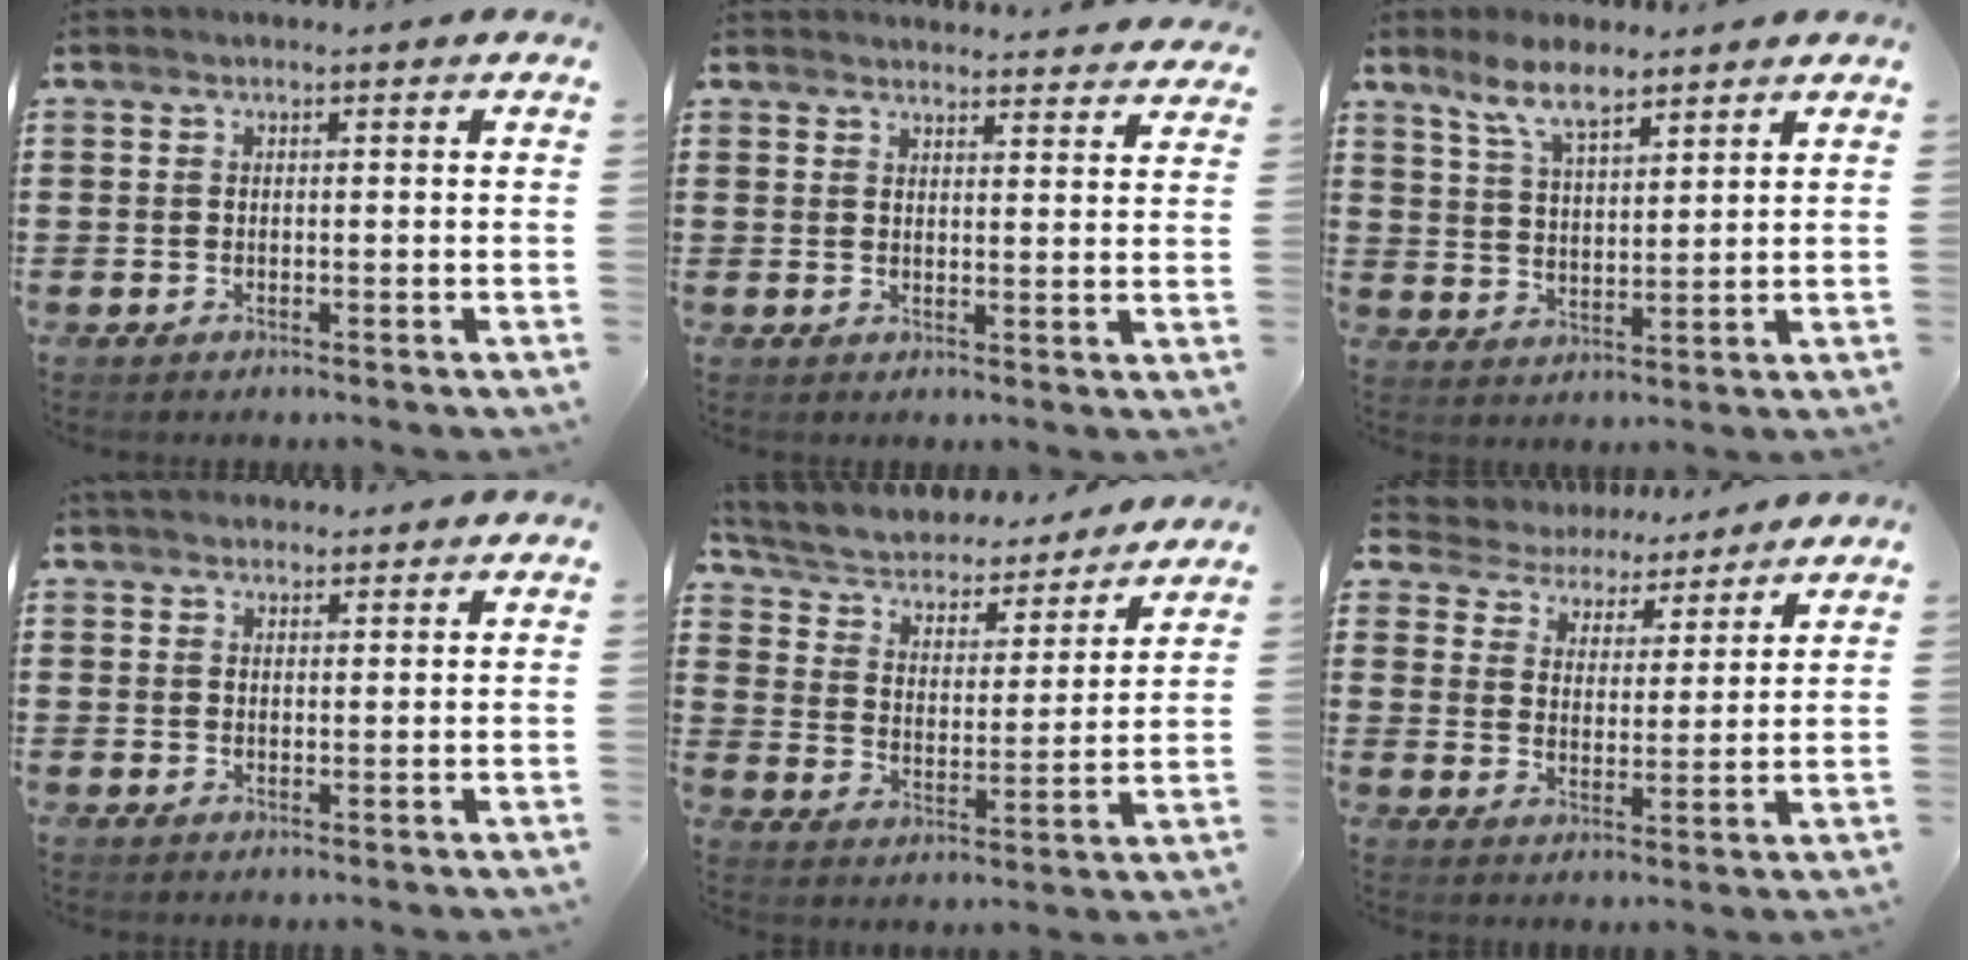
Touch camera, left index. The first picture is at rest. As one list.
[{"total": 3.2, "force": [3.2, -0.1, 0.2], "torque": [-0.005, -0.018, 0.057]}, {"total": 7.1, "force": [5.5, 2.0, 4.0], "torque": [-0.094, -0.003, 0.102]}, {"total": 2.0, "force": [1.8, 0.8, 0.2], "torque": [-0.008, 0.006, 0.037]}, {"total": 4.0, "force": [3.5, 1.5, 1.0], "torque": [-0.041, -0.028, 0.052]}, {"total": 4.8, "force": [4.6, 1.3, -0.4], "torque": [-0.024, -0.030, 0.079]}]